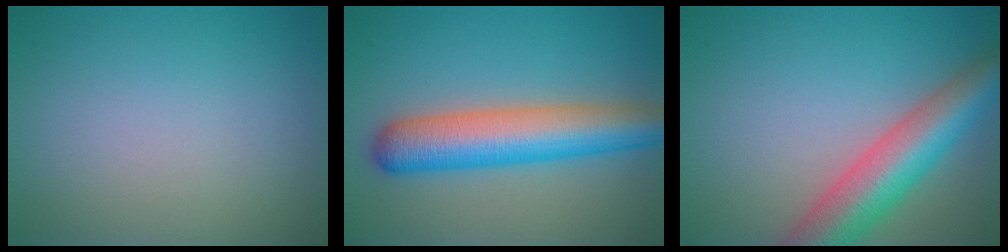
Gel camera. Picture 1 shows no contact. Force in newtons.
{"total": 7.6, "press": 7.6, "slide": 0.2}
{"total": 7.9, "press": 7.9, "slide": 0.4}